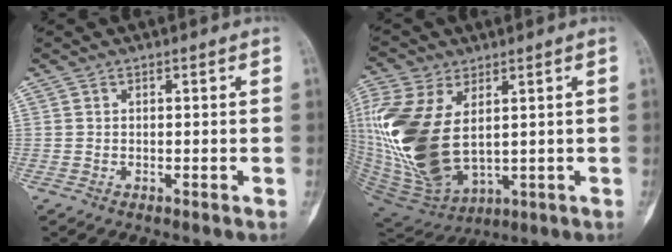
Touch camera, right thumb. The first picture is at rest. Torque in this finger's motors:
{"motor_torque": [-0.93, 2.60, 1.51, 1.26, 0.97]}